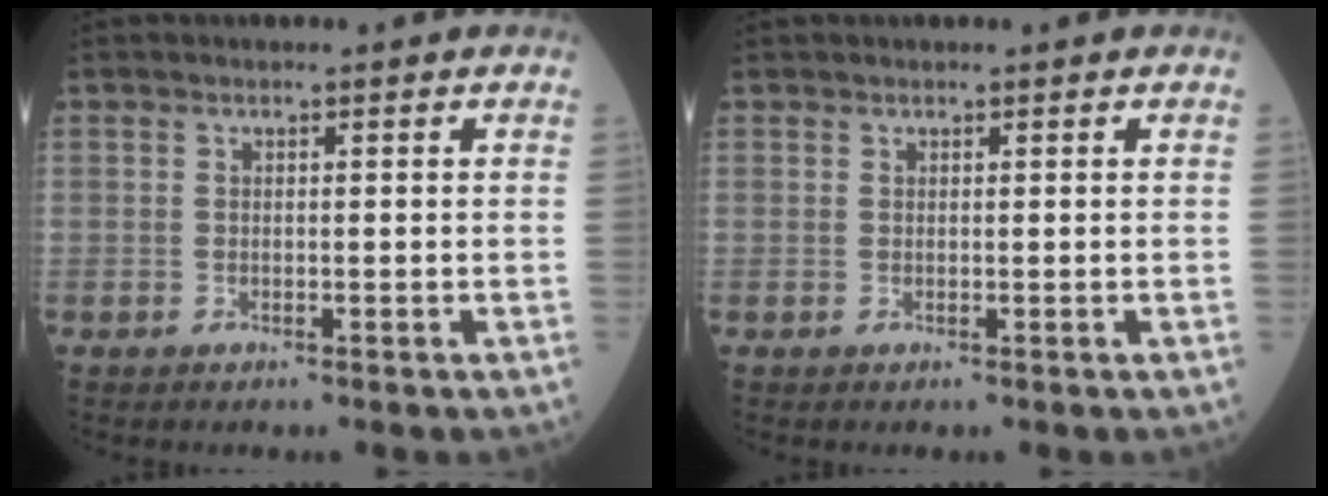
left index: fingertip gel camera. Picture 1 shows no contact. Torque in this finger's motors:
{"motor_torque": [0.11, -0.01, -0.03, -0.01]}